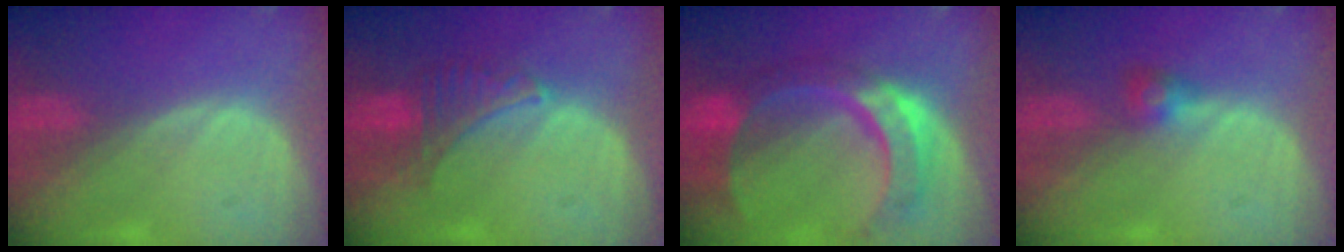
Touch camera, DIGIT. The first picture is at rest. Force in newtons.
{"total": 4.8, "press": 4.8, "slide": 0.5}
{"total": 11.1, "press": 9.3, "slide": 6.0}
{"total": 2.6, "press": 2.5, "slide": 0.7}